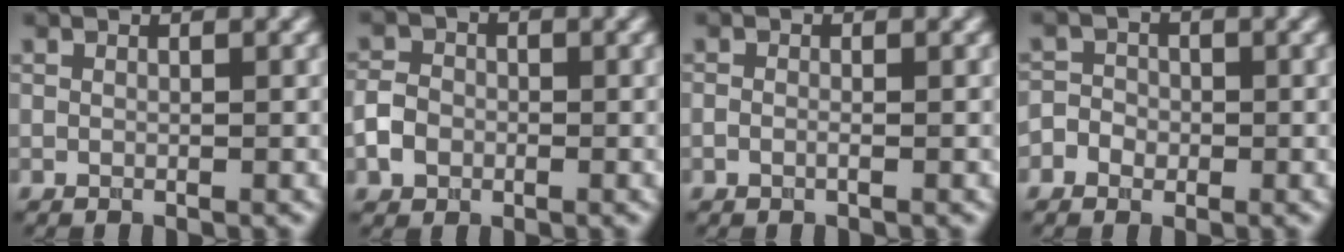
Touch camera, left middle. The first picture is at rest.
{"total": 2.5, "force": [-0.8, 2.0, 1.1], "torque": [-0.020, 0.002, -0.020]}
{"total": 0.6, "force": [-0.3, 0.3, 0.4], "torque": [-0.011, -0.001, -0.006]}
{"total": 2.0, "force": [-0.6, 1.9, 0.6], "torque": [0.009, 0.004, -0.018]}